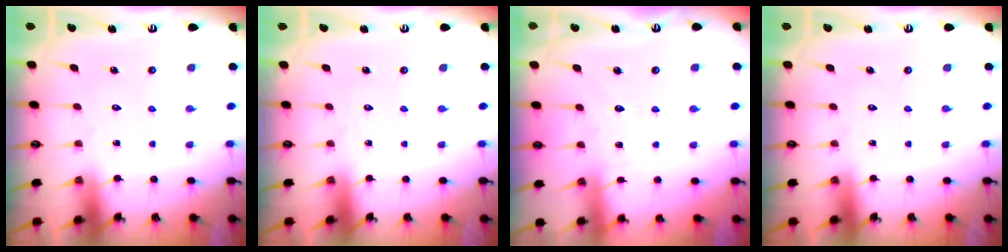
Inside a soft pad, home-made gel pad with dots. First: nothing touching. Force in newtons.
{"total": 0.0}
{"total": 3.9, "press": 3.9, "slide": 0.5}
{"total": 0.0}